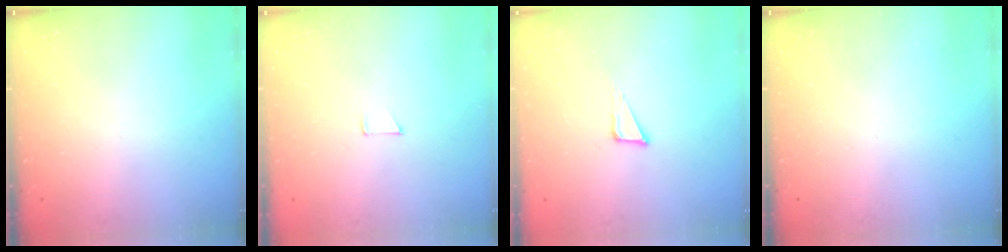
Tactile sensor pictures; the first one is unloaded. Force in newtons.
{"total": 4.1, "press": 4.1, "slide": 0.3}
{"total": 4.4, "press": 4.3, "slide": 0.8}
{"total": 0.0}